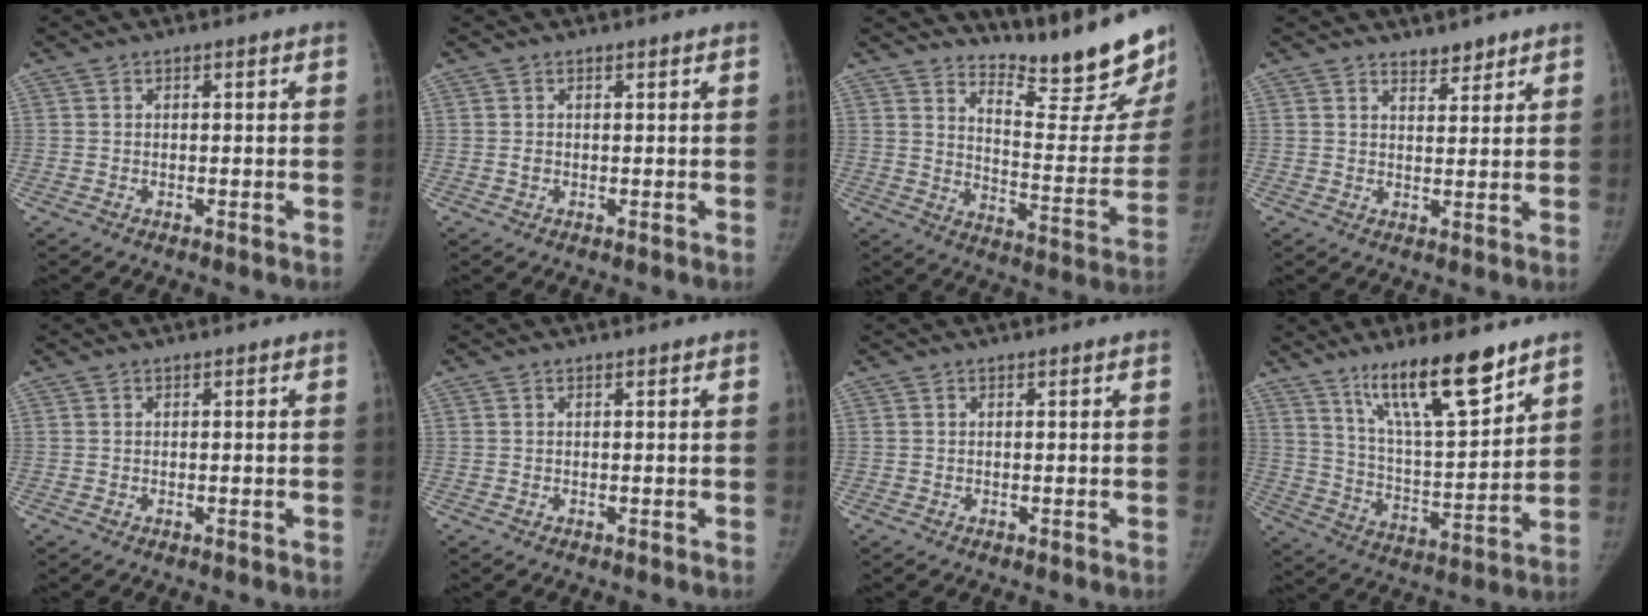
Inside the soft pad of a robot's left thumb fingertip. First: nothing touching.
{"total": 0.6, "force": [0.2, 0.4, 0.4], "torque": [-0.007, -0.001, 0.005]}
{"total": 20.3, "force": [17.8, 3.3, 9.2], "torque": [-0.095, -0.163, 0.242]}
{"total": 3.2, "force": [2.8, 1.1, 1.0], "torque": [-0.003, -0.023, 0.045]}
{"total": 0.0}
{"total": 0.0}
{"total": 0.0}
{"total": 17.1, "force": [11.8, 3.7, 11.8], "torque": [-0.178, -0.073, 0.215]}